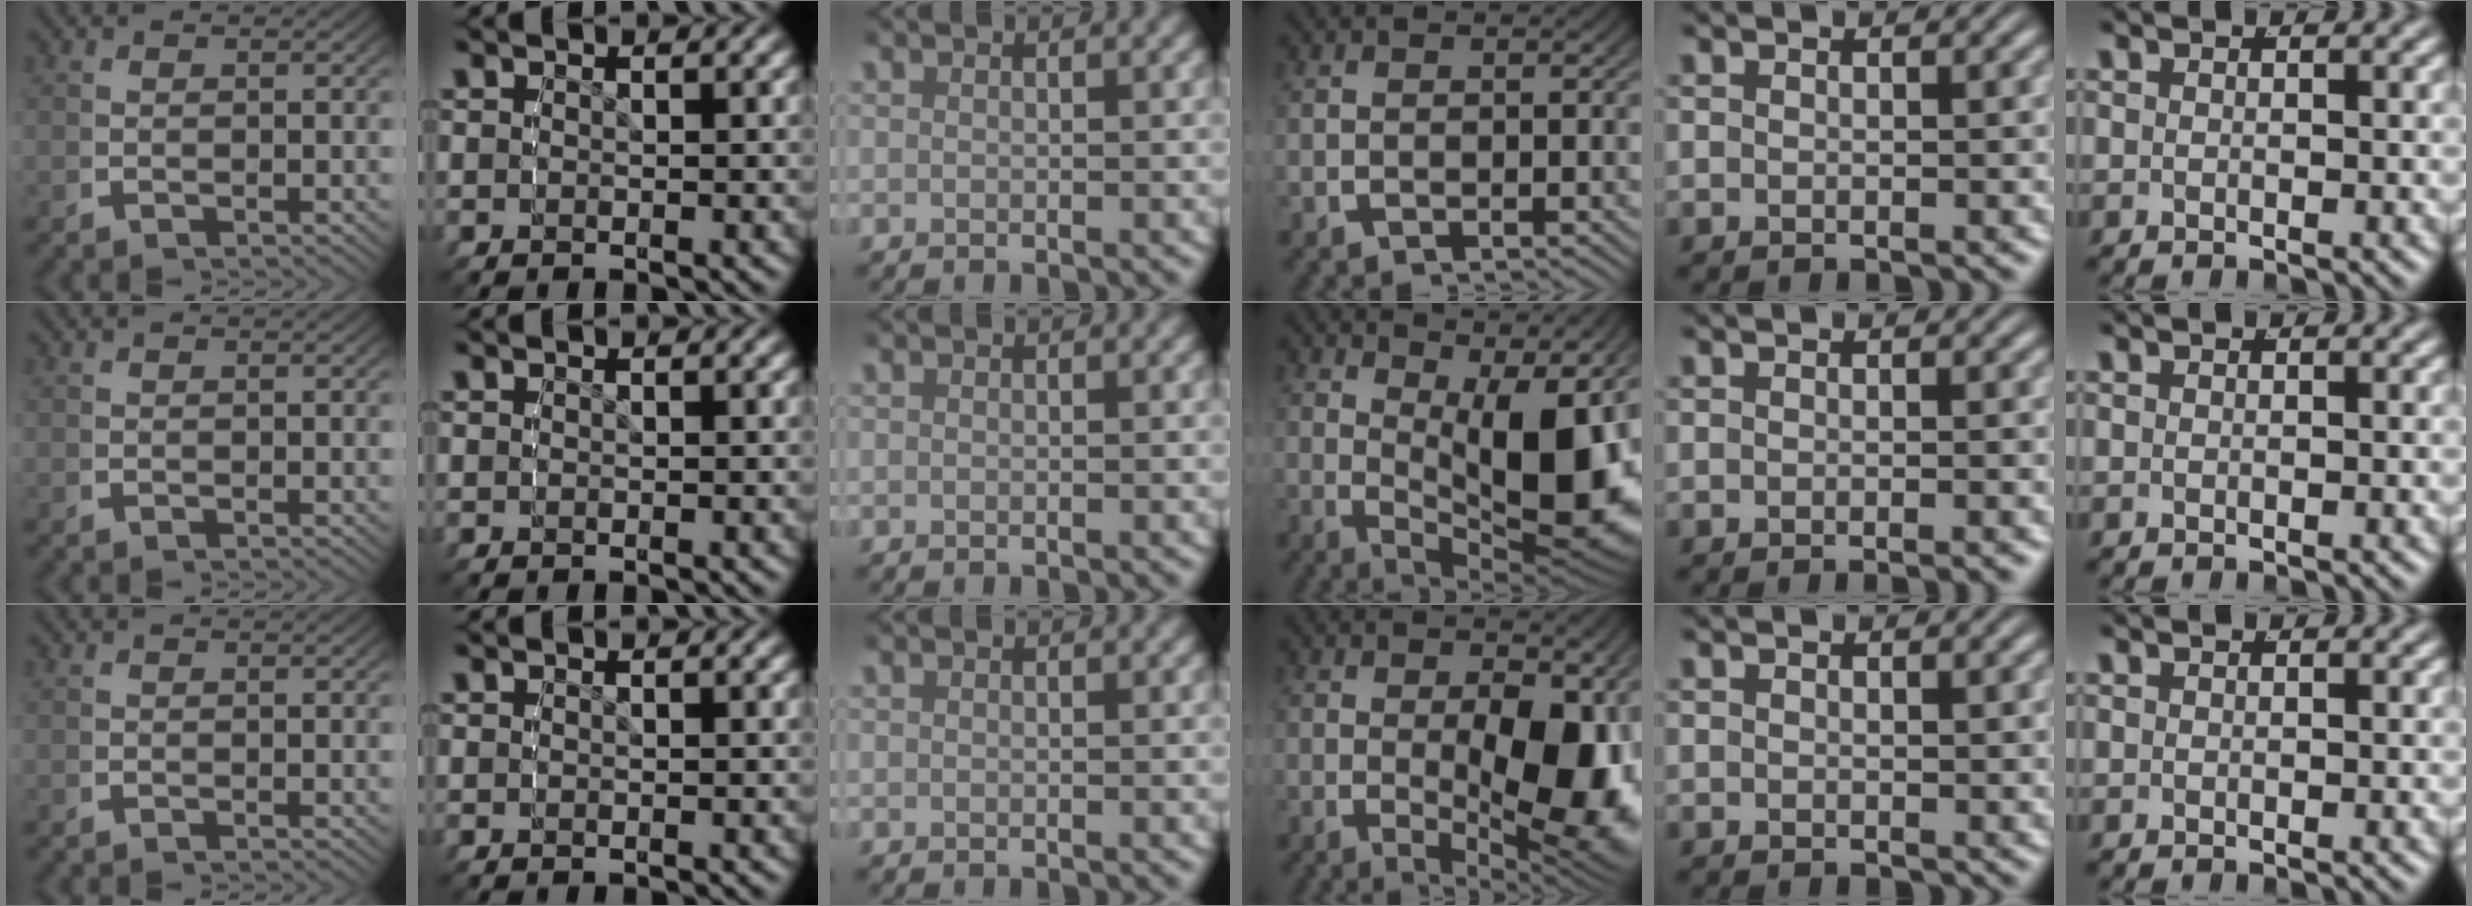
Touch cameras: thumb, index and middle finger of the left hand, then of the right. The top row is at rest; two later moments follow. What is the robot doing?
{"motion": "lift_and_place", "object": "toy banana"}